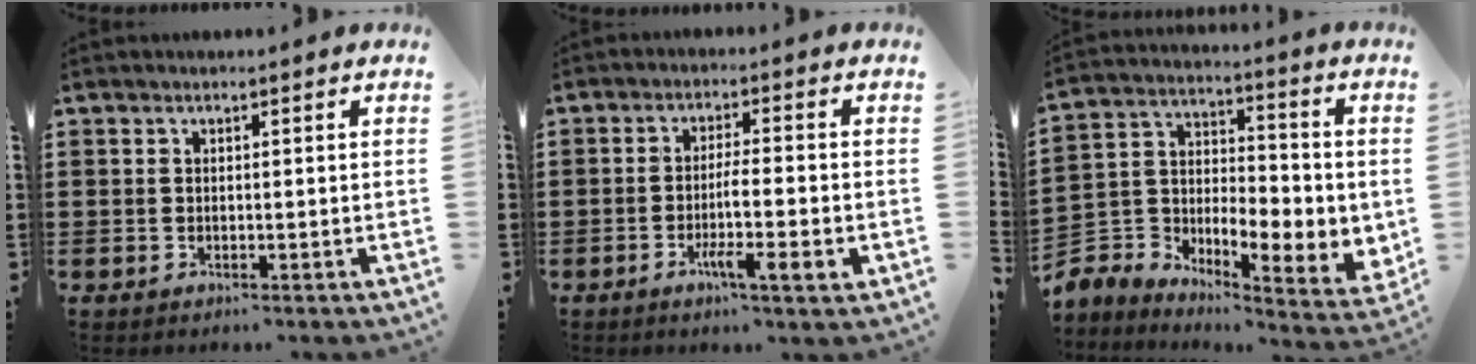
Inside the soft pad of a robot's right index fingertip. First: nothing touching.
{"total": 5.9, "force": [-2.1, 0.3, 5.5], "torque": [-0.096, -0.009, -0.038]}
{"total": 5.5, "force": [-1.8, 3.9, 3.6], "torque": [-0.089, -0.027, -0.033]}